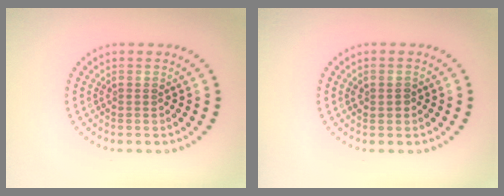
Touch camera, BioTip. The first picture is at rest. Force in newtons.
{"total": 1.2, "press": 1.2, "slide": 0.2}